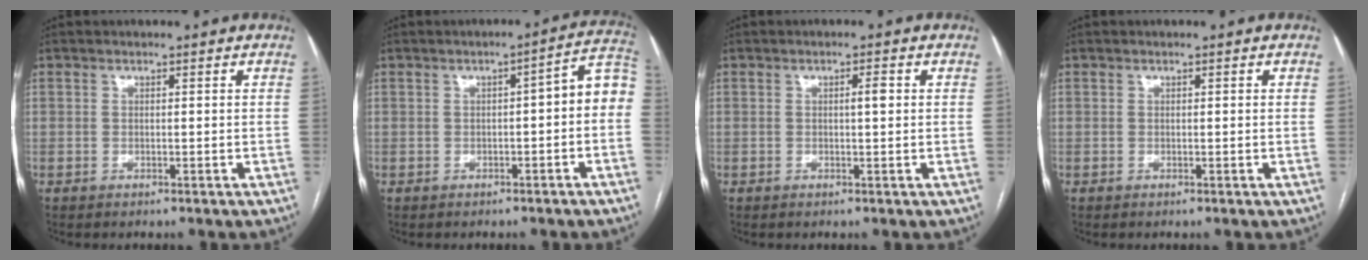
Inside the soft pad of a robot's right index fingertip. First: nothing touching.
{"total": 6.8, "force": [-0.8, 1.6, 6.5], "torque": [-0.077, 0.035, -0.012]}
{"total": 1.6, "force": [0.3, 0.2, 1.6], "torque": [-0.026, 0.003, 0.003]}
{"total": 0.0}